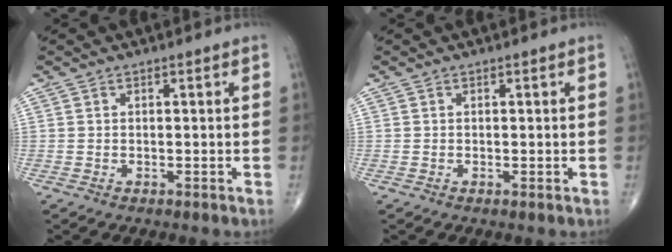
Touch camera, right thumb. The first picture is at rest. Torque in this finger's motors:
{"motor_torque": [0.41, 0.38, 0.52, -0.32, -0.04]}